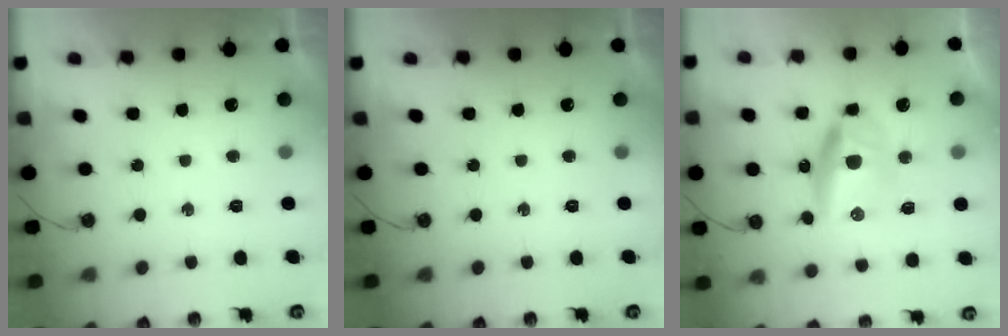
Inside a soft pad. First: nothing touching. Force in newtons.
{"total": 0.0}
{"total": 9.6, "press": 9.5, "slide": 0.9}